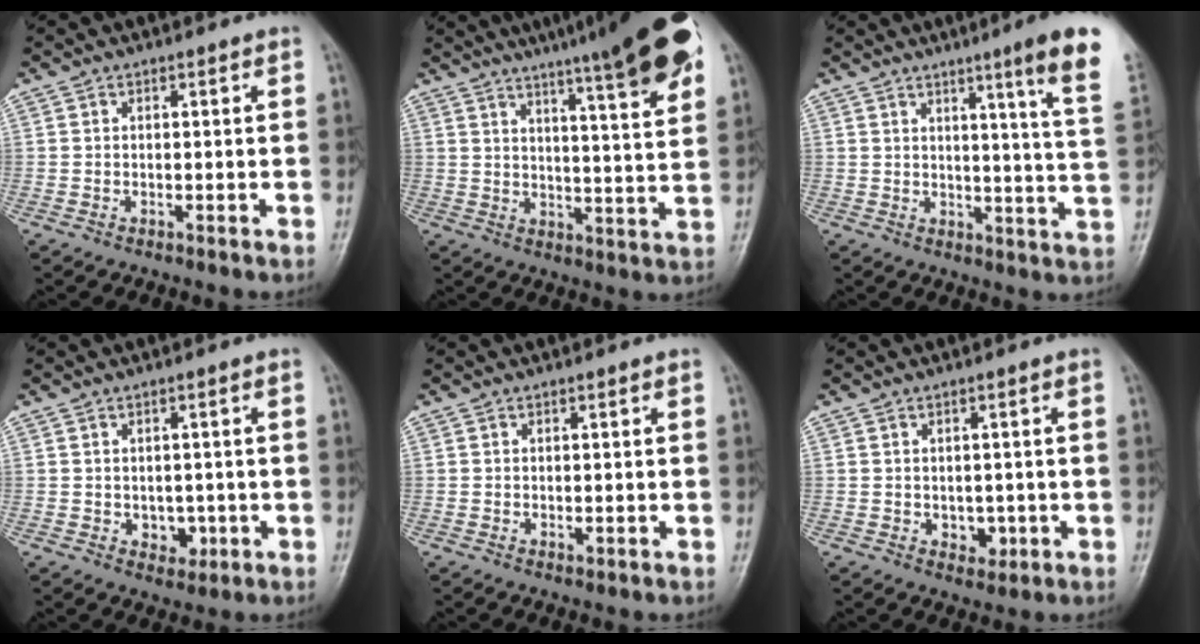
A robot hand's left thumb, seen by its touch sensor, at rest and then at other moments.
{"total": 20.2, "force": [13.2, 2.5, 15.1], "torque": [-0.200, -0.038, 0.173]}
{"total": 12.7, "force": [7.3, -0.4, 10.4], "torque": [-0.134, -0.041, 0.083]}
{"total": 3.7, "force": [-0.6, 2.8, 2.2], "torque": [-0.010, 0.001, -0.001]}
{"total": 0.9, "force": [0.1, 0.5, 0.8], "torque": [-0.010, -0.001, 0.003]}
{"total": 3.3, "force": [-0.5, 2.5, 2.1], "torque": [-0.011, 0.000, 0.000]}